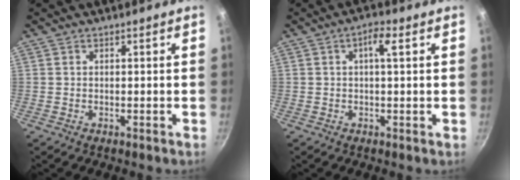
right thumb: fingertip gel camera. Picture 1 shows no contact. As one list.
[{"total": 3.5, "force": [0.9, 0.7, 3.3], "torque": [-0.060, 0.005, 0.013]}]